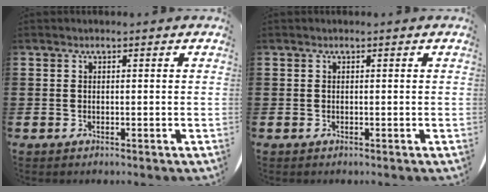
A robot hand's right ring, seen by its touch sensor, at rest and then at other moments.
{"total": 0.0}